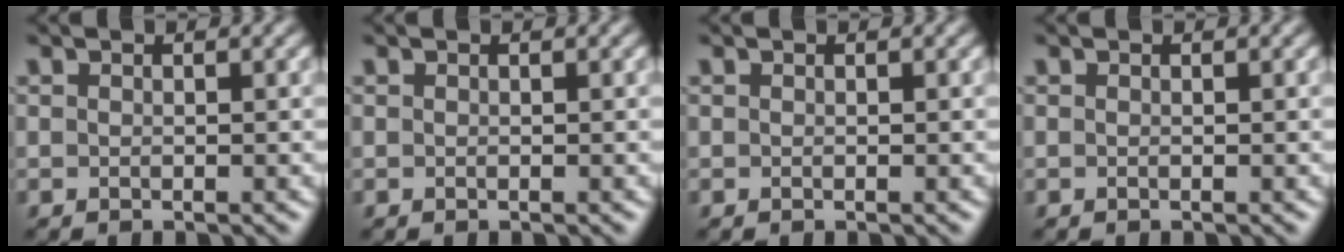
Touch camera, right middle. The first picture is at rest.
{"total": 0.0}
{"total": 0.0}
{"total": 0.0}